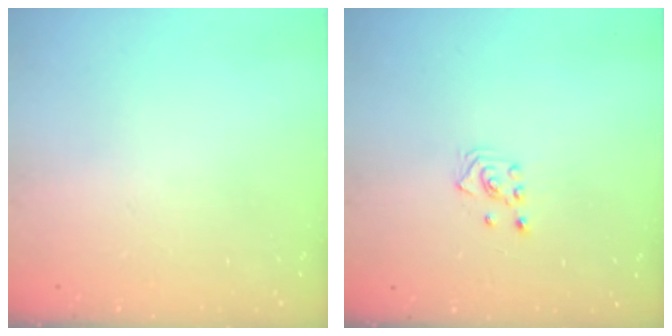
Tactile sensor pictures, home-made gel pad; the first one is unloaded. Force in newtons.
{"total": 2.5, "press": 2.3, "slide": 1.0}